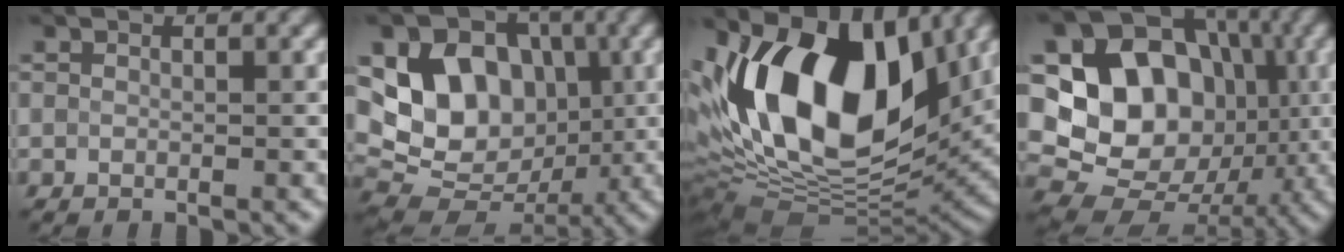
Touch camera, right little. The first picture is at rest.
{"total": 10.0, "force": [1.4, 7.9, 6.0], "torque": [-0.098, 0.002, 0.017]}
{"total": 17.2, "force": [4.2, 9.8, 13.5], "torque": [-0.243, 0.012, 0.059]}
{"total": 17.0, "force": [1.6, 14.2, 9.3], "torque": [-0.161, 0.017, 0.014]}